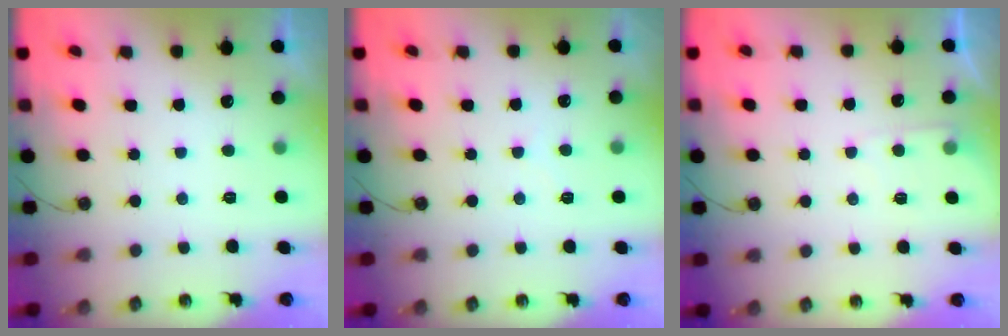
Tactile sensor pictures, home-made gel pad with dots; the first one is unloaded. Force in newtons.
{"total": 2.8, "press": 2.8, "slide": 0.5}
{"total": 3.7, "press": 3.6, "slide": 0.4}